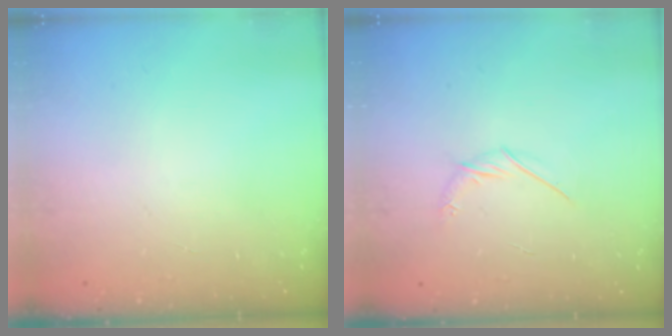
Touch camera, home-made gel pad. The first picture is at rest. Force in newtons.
{"total": 3.3, "press": 3.2, "slide": 0.7}